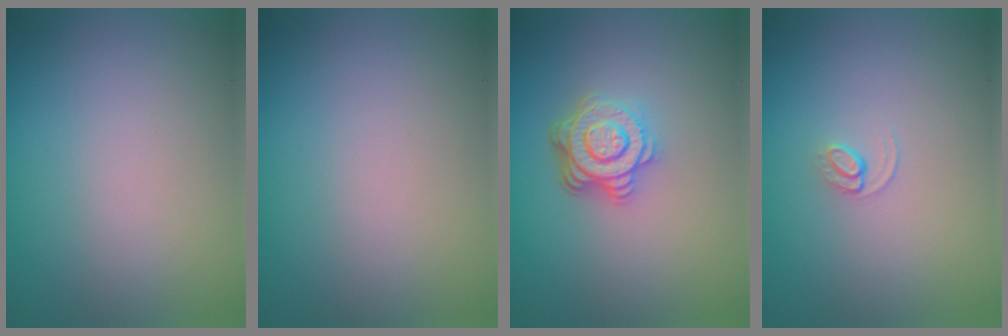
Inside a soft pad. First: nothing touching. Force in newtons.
{"total": 0.0}
{"total": 4.4, "press": 3.3, "slide": 3.0}
{"total": 0.9, "press": 0.4, "slide": 0.8}